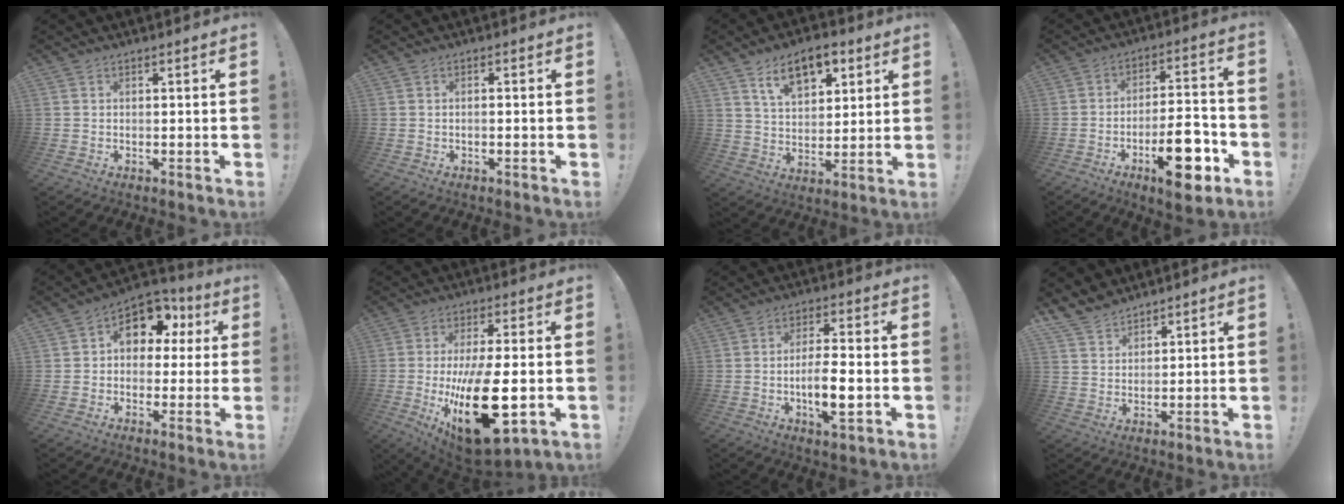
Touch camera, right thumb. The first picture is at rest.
{"total": 1.3, "force": [-0.9, 0.1, 1.0], "torque": [-0.025, 0.005, -0.015]}
{"total": 12.3, "force": [7.0, 7.0, 7.3], "torque": [-0.112, -0.020, 0.129]}
{"total": 16.7, "force": [-7.5, 6.3, 13.4], "torque": [-0.194, 0.047, -0.115]}
{"total": 11.6, "force": [3.8, 8.5, 6.9], "torque": [-0.101, -0.011, 0.075]}
{"total": 23.3, "force": [-4.0, 9.7, 20.8], "torque": [-0.350, -0.005, -0.050]}
{"total": 9.7, "force": [-2.2, 2.6, 9.1], "torque": [-0.160, 0.001, -0.044]}
{"total": 6.3, "force": [5.6, 2.5, 1.4], "torque": [-0.032, -0.036, 0.109]}